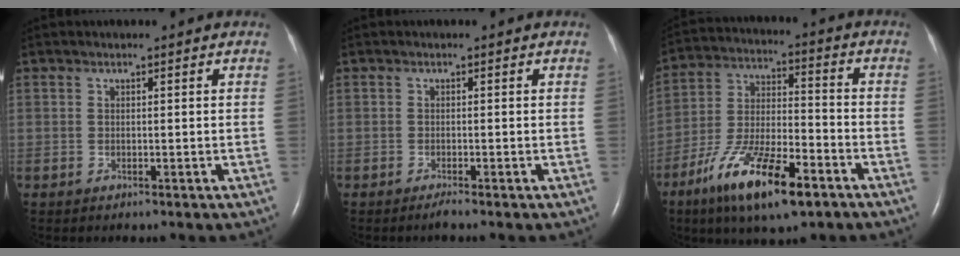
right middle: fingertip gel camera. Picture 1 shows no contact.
{"total": 0.8, "force": [-0.7, -0.3, 0.4], "torque": [-0.005, -0.001, -0.013]}
{"total": 15.1, "force": [-8.9, 3.6, 11.7], "torque": [-0.226, -0.013, -0.156]}